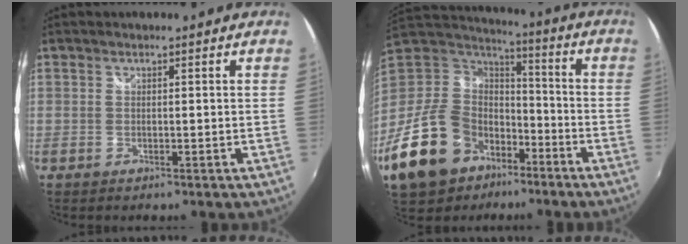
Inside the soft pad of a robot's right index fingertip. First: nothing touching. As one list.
[{"total": 22.8, "force": [-12.6, 15.2, 11.4], "torque": [-0.266, 0.011, -0.200]}]